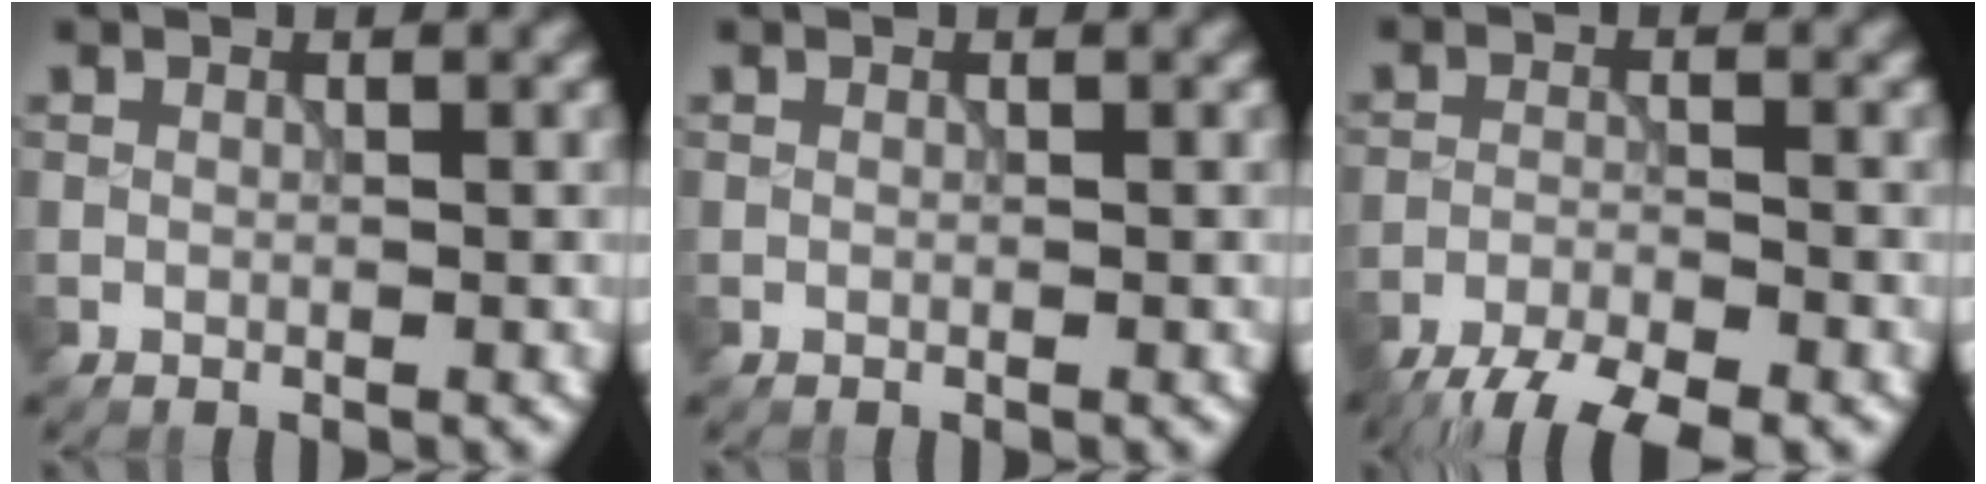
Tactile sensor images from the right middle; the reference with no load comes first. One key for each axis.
{"total": 0.0}
{"total": 7.2, "fx": -6.0, "fy": 1.4, "fz": 3.7, "tx": -0.071, "ty": -0.023, "tz": -0.100}